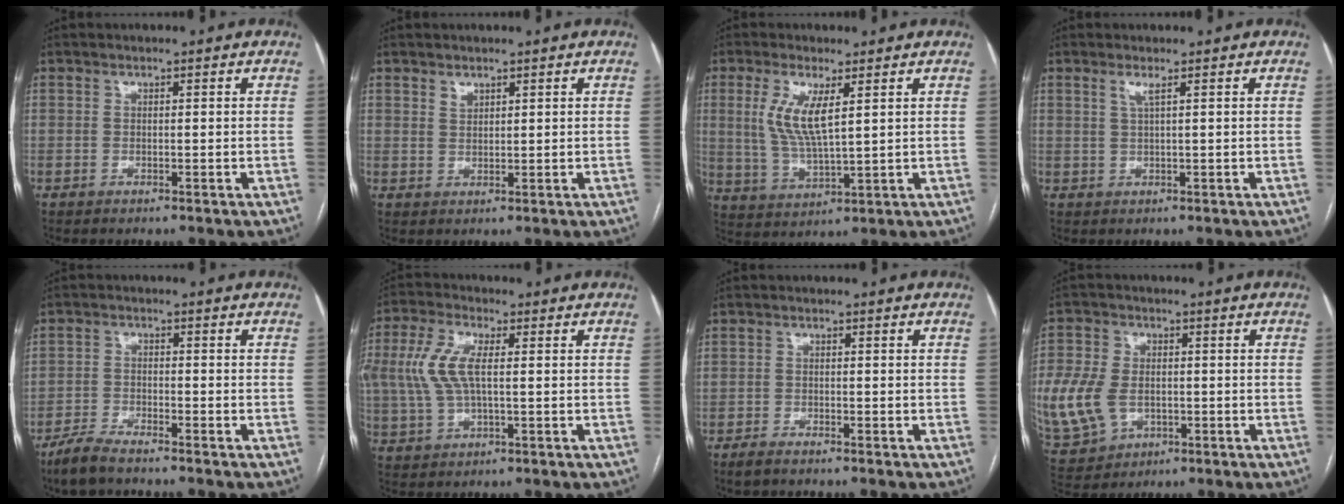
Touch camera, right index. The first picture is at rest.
{"total": 1.4, "force": [1.1, 0.8, 0.6], "torque": [-0.007, 0.000, 0.021]}
{"total": 7.6, "force": [2.4, 1.6, 7.0], "torque": [-0.153, -0.006, 0.052]}
{"total": 1.5, "force": [0.8, -0.2, 1.3], "torque": [-0.034, 0.000, 0.017]}
{"total": 4.6, "force": [-4.0, 0.5, 2.2], "torque": [-0.050, -0.011, -0.082]}
{"total": 9.4, "force": [1.1, 3.9, 8.5], "torque": [-0.206, 0.014, 0.023]}
{"total": 1.9, "force": [-1.7, 0.3, 0.9], "torque": [-0.021, -0.003, -0.029]}
{"total": 15.5, "force": [-3.0, 11.9, 9.5], "torque": [-0.253, 0.002, -0.037]}